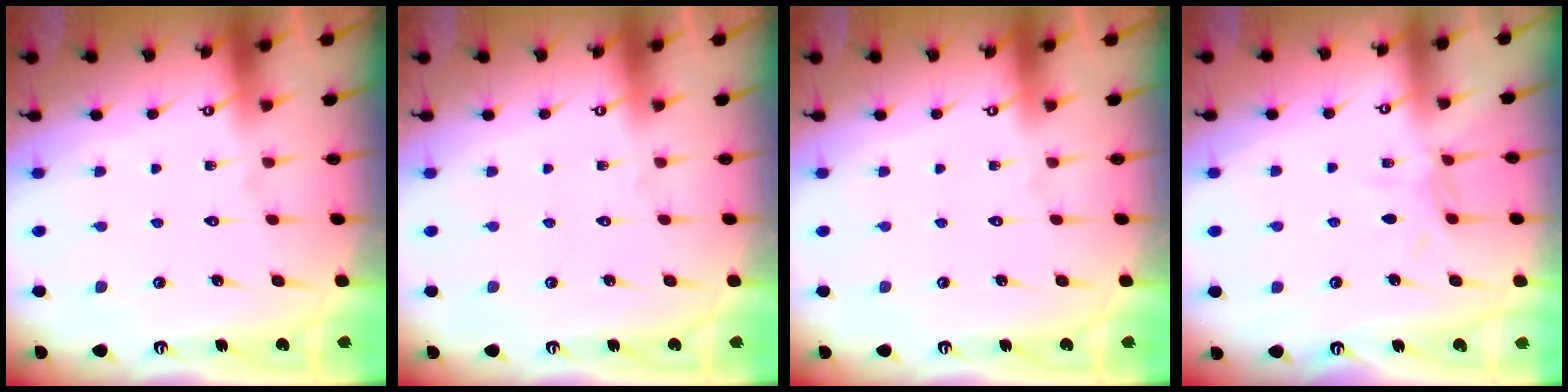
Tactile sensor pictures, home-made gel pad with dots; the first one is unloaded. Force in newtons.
{"total": 0.0}
{"total": 0.0}
{"total": 5.0, "press": 5.0, "slide": 0.5}